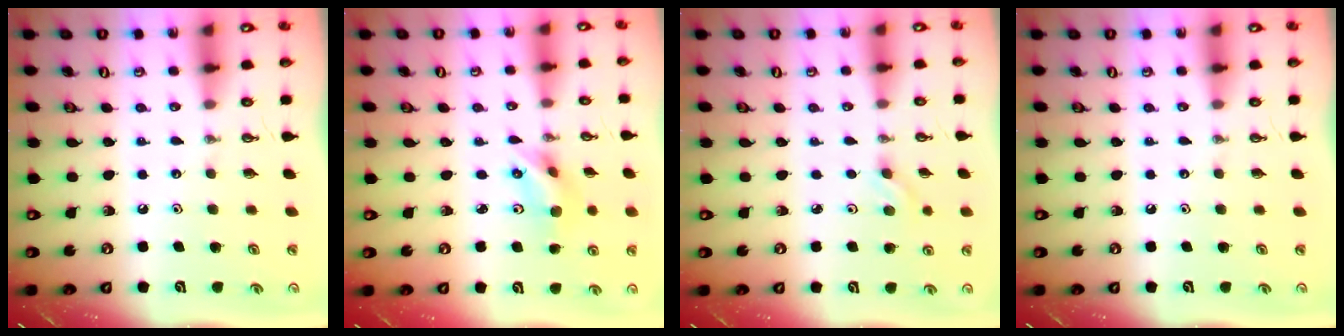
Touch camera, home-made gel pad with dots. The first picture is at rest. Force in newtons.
{"total": 6.3, "press": 5.5, "slide": 3.1}
{"total": 3.0, "press": 2.6, "slide": 1.5}
{"total": 0.0}